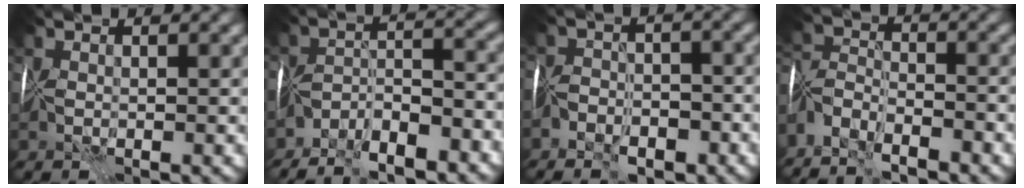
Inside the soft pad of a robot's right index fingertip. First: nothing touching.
{"total": 6.5, "force": [-5.5, 1.6, 3.0], "torque": [-0.036, 0.002, -0.103]}
{"total": 5.9, "force": [-4.8, 3.1, 1.5], "torque": [0.007, -0.003, -0.082]}
{"total": 5.8, "force": [-5.0, 2.1, 2.0], "torque": [-0.030, -0.006, -0.104]}